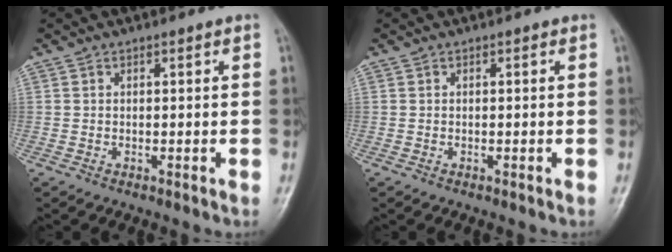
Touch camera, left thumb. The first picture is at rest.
{"total": 0.0}